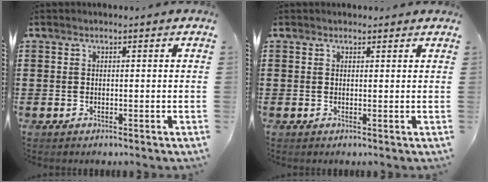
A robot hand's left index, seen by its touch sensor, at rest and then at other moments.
{"total": 1.0, "force": [0.8, 0.6, 0.1], "torque": [-0.004, 0.004, 0.016]}